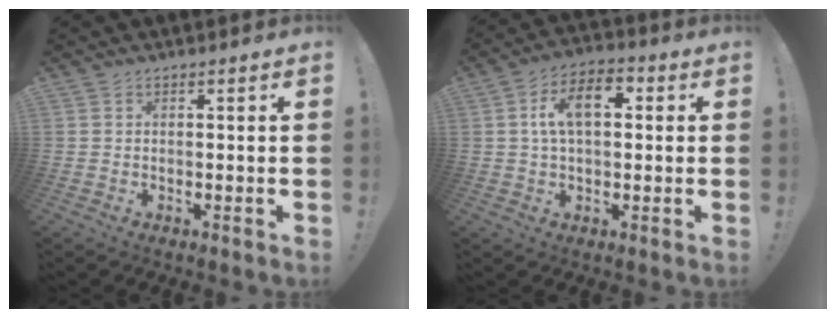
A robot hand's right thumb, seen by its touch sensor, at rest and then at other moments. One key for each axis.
{"total": 11.0, "fx": 2.2, "fy": 6.0, "fz": 9.0, "tx": -0.150, "ty": 0.012, "tz": 0.038}